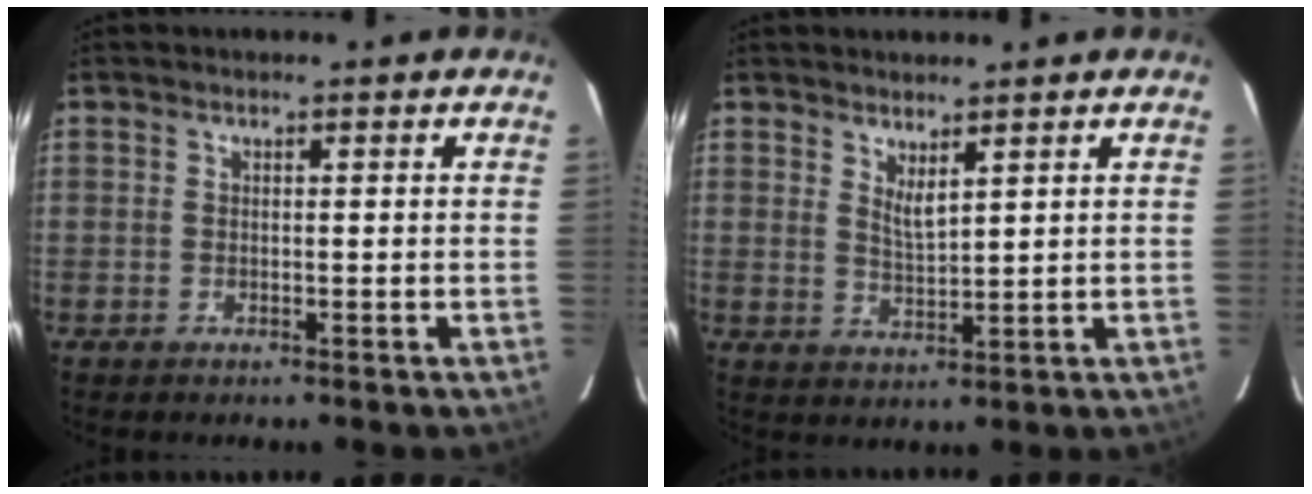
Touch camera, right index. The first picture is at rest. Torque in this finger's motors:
{"motor_torque": [-0.04, 0.11, 0.03, 0.04]}